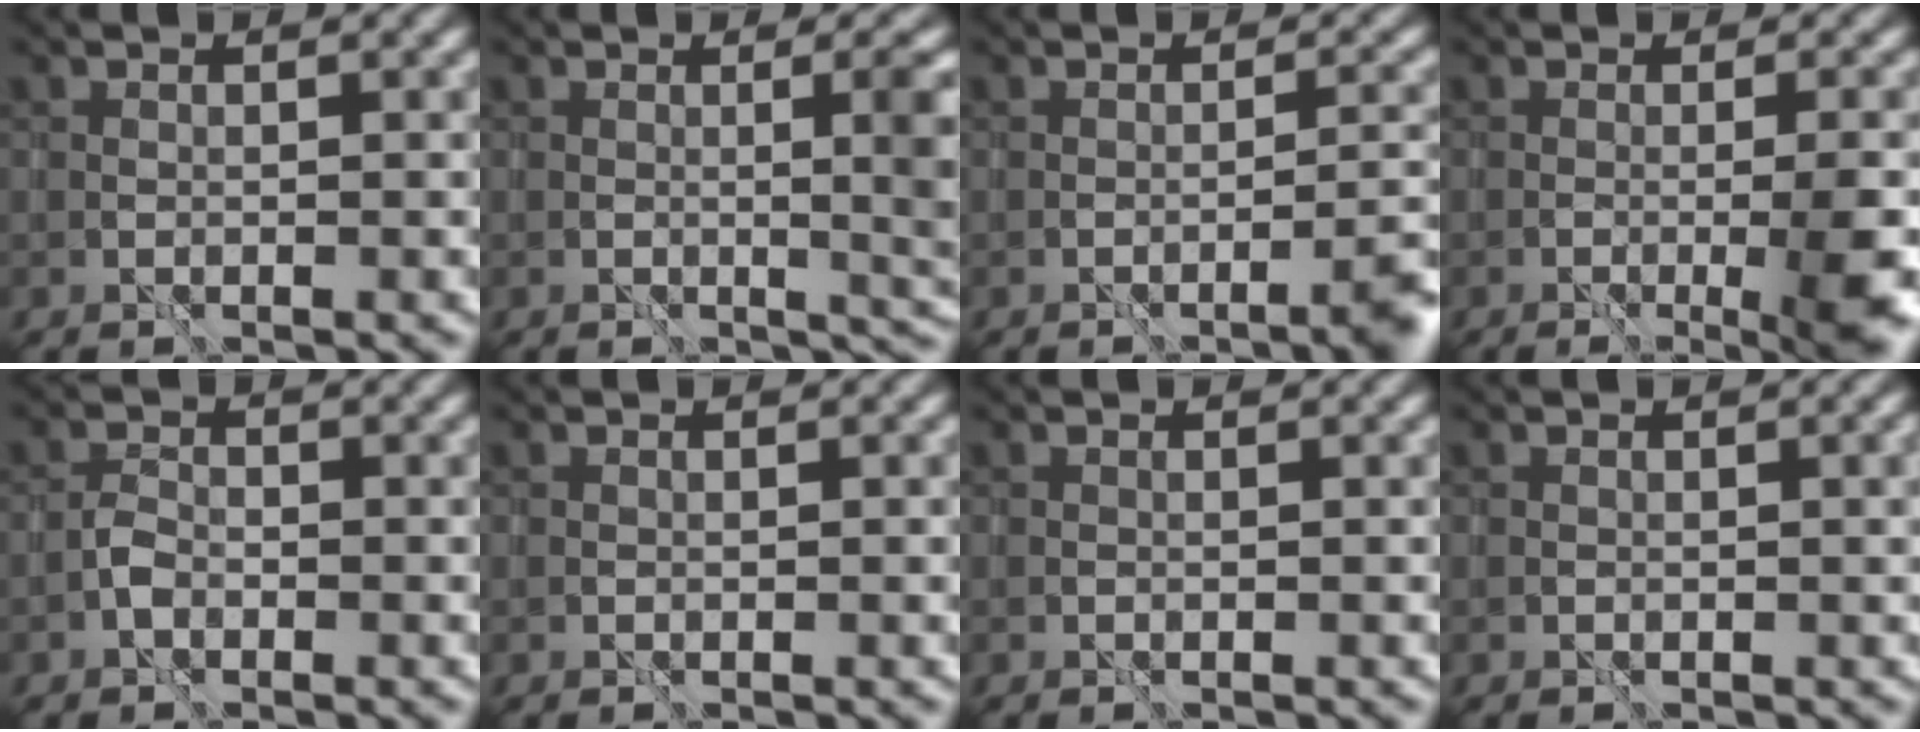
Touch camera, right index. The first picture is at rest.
{"total": 4.8, "force": [0.2, 1.4, 4.6], "torque": [-0.050, -0.003, 0.007]}
{"total": 2.5, "force": [-1.6, 0.2, 1.9], "torque": [-0.021, 0.007, -0.026]}
{"total": 5.4, "force": [-1.2, 1.1, 5.2], "torque": [-0.064, -0.010, -0.013]}
{"total": 0.8, "force": [-0.5, 0.6, 0.3], "torque": [-0.005, 0.005, -0.014]}
{"total": 0.5, "force": [0.0, 0.2, 0.5], "torque": [-0.009, -0.003, 0.001]}
{"total": 0.0}
{"total": 1.5, "force": [0.3, 0.5, 1.4], "torque": [-0.020, -0.004, 0.010]}